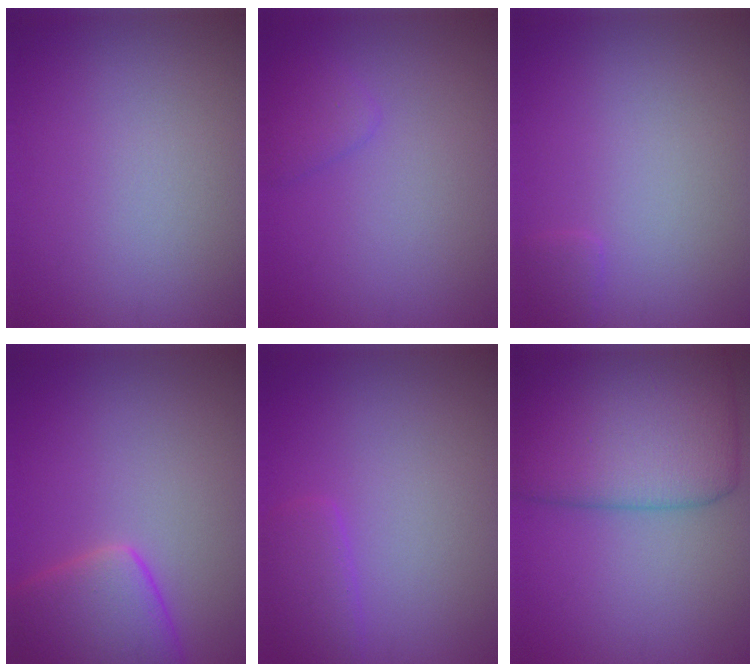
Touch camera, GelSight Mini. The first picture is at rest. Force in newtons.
{"total": 1.4, "press": 1.4, "slide": 0.1}
{"total": 0.7, "press": 0.7, "slide": 0.1}
{"total": 5.9, "press": 5.9, "slide": 0.5}
{"total": 2.0, "press": 2.0, "slide": 0.2}
{"total": 9.2, "press": 9.2, "slide": 0.1}